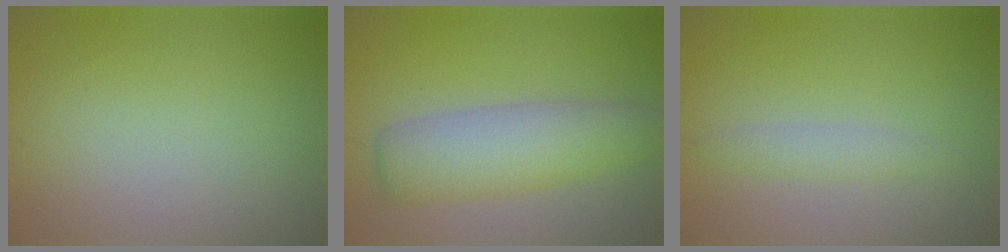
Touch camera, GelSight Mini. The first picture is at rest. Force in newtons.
{"total": 5.7, "press": 5.7, "slide": 0.1}
{"total": 1.5, "press": 1.4, "slide": 0.1}